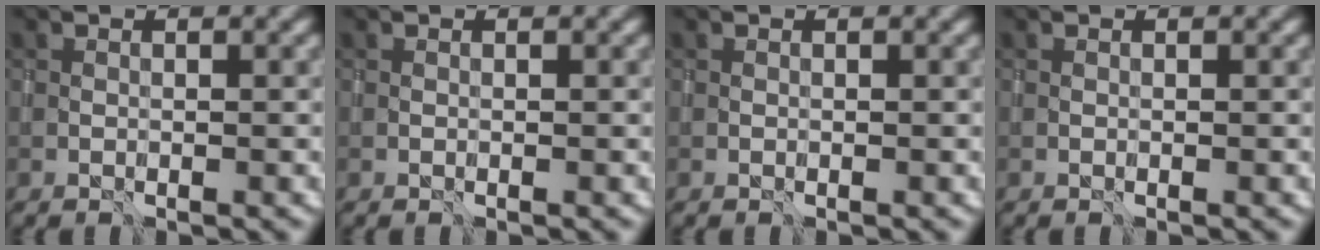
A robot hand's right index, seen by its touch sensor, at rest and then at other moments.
{"total": 0.0}
{"total": 0.0}
{"total": 0.0}